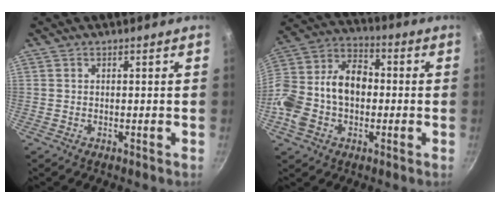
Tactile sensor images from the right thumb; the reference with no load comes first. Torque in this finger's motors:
{"motor_torque": [1.98, 2.31, 1.35, -0.81, 0.14]}